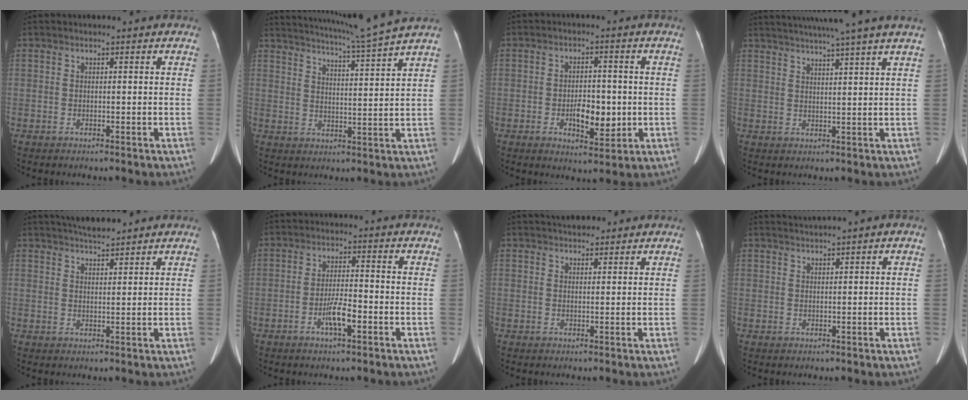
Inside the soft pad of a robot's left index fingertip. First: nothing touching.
{"total": 11.4, "force": [10.2, -3.0, 4.2], "torque": [-0.079, -0.031, 0.150]}
{"total": 6.3, "force": [-1.2, 3.1, 5.3], "torque": [-0.089, -0.001, -0.011]}
{"total": 13.1, "force": [11.1, -2.0, 6.8], "torque": [-0.109, -0.002, 0.140]}
{"total": 4.3, "force": [4.0, 0.4, 1.7], "torque": [-0.026, 0.019, 0.070]}
{"total": 4.7, "force": [-2.2, 0.8, 4.1], "torque": [-0.083, -0.001, -0.039]}
{"total": 3.2, "force": [2.6, 1.5, 1.0], "torque": [-0.008, 0.021, 0.036]}
{"total": 1.2, "force": [0.9, -0.3, 0.7], "torque": [-0.011, 0.011, 0.022]}